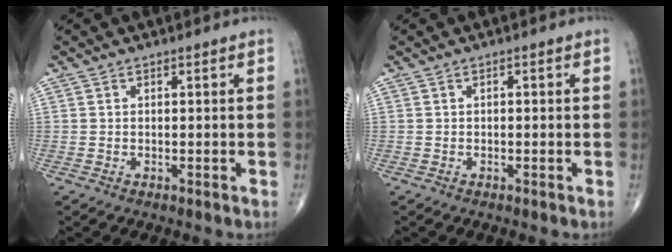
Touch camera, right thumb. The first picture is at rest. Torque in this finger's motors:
{"motor_torque": [-0.40, 0.02, -0.23, -0.05, -0.05]}